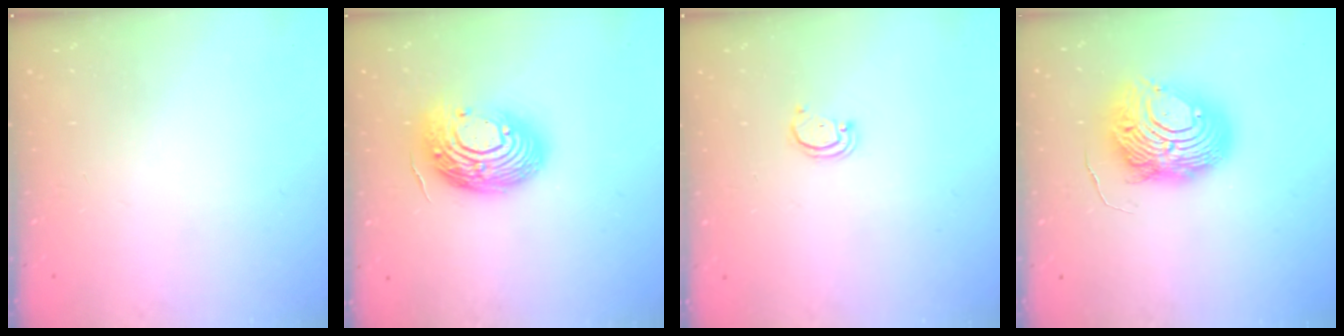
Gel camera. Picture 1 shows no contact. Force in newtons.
{"total": 18.7, "press": 18.7, "slide": 1.6}
{"total": 1.6, "press": 1.6, "slide": 0.1}
{"total": 12.2, "press": 12.2, "slide": 1.2}